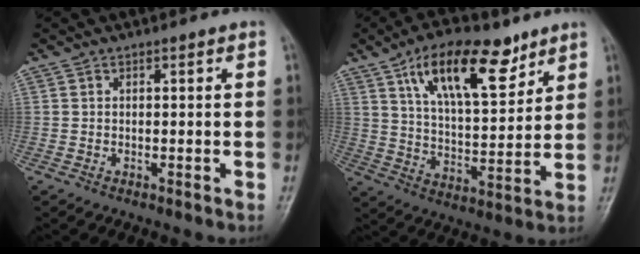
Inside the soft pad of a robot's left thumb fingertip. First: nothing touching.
{"total": 16.7, "force": [9.5, 7.1, 11.8], "torque": [-0.160, -0.039, 0.163]}